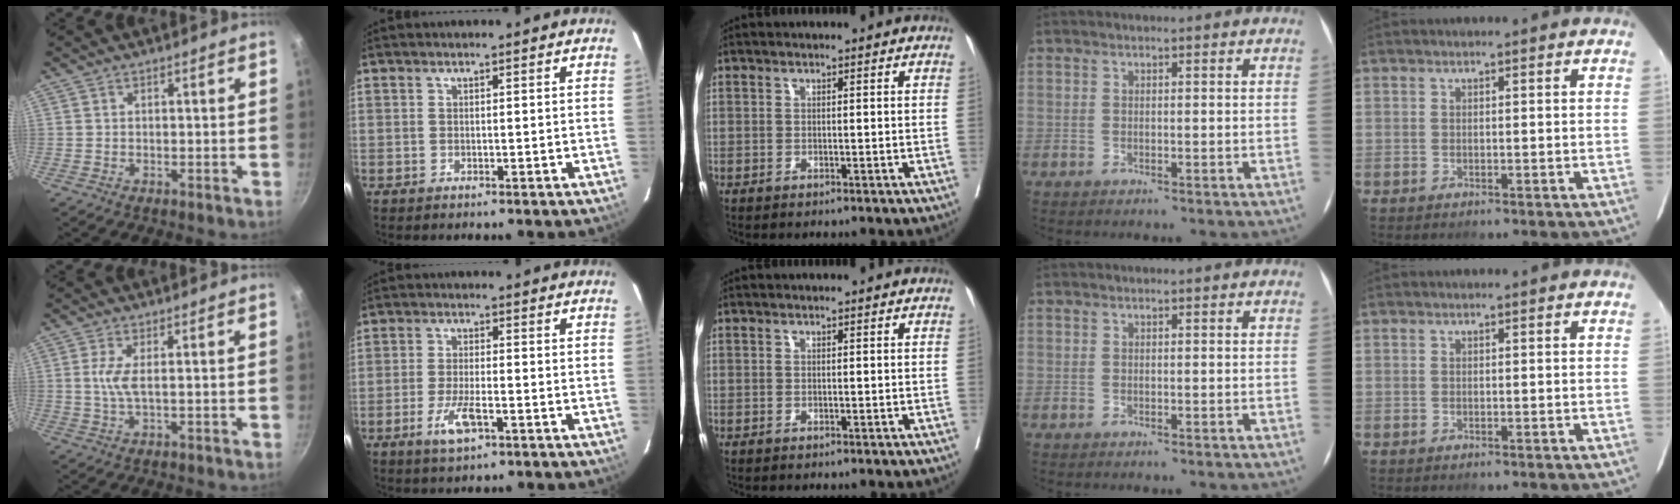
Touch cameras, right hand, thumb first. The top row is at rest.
{"thumb": {"total": 3.7, "force": [0.5, 1.1, 3.5], "torque": [-0.093, -0.002, 0.012]}, "index": {"total": 5.0, "force": [-2.3, 1.3, 4.3], "torque": [-0.087, -0.004, -0.039]}}